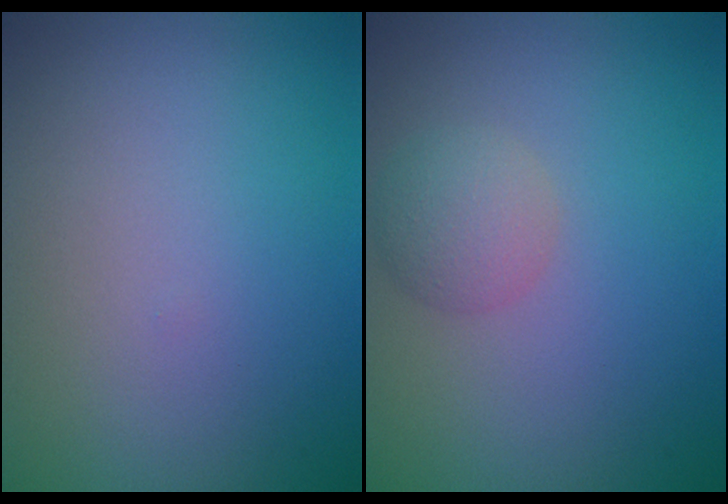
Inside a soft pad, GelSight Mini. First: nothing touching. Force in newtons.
{"total": 2.2, "press": 2.2, "slide": 0.1}